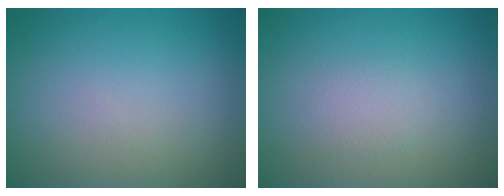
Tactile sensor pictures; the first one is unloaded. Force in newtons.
{"total": 1.1, "press": 1.1, "slide": 0.1}